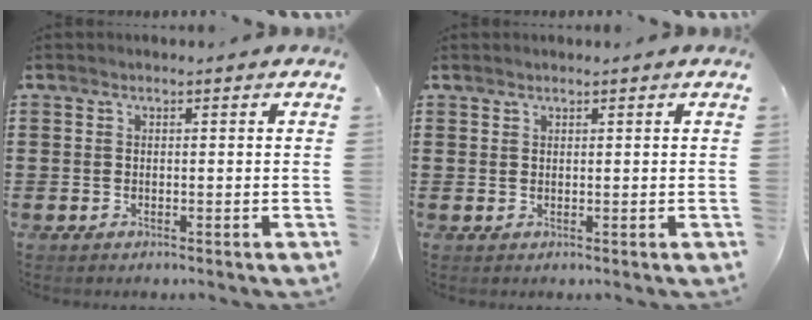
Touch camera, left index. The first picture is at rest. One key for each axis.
{"total": 0.8, "fx": 0.8, "fy": 0.2, "fz": 0.1, "tx": -0.003, "ty": 0.001, "tz": 0.016}